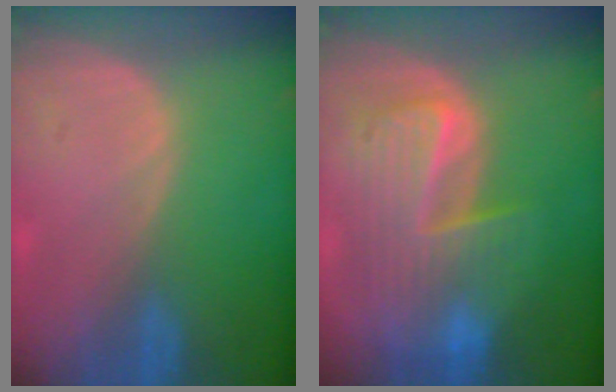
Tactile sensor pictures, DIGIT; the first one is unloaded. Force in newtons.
{"total": 10.0, "press": 8.7, "slide": 5.0}